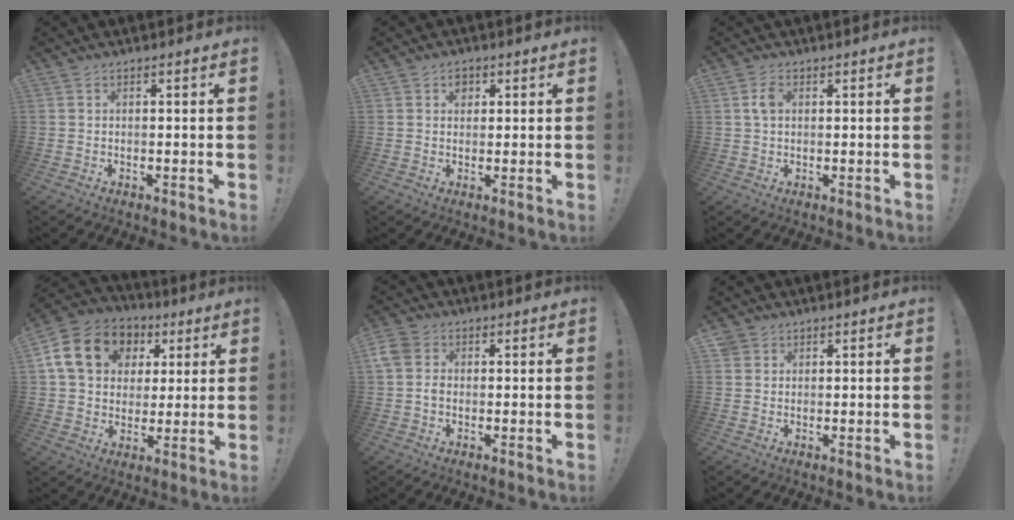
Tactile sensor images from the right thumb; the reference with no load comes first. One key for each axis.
{"total": 2.8, "fx": 1.0, "fy": 2.2, "fz": 1.3, "tx": -0.006, "ty": -0.004, "tz": 0.015}
{"total": 3.4, "fx": 1.1, "fy": 2.0, "fz": 2.5, "tx": -0.044, "ty": 0.002, "tz": 0.019}
{"total": 17.8, "fx": 6.0, "fy": 14.1, "fz": 9.1, "tx": -0.137, "ty": -0.003, "tz": 0.126}
{"total": 4.4, "fx": -0.3, "fy": 3.5, "fz": 2.7, "tx": -0.062, "ty": -0.002, "tz": -0.011}
{"total": 2.1, "fx": 1.3, "fy": 1.6, "fz": 0.2, "tx": -0.002, "ty": -0.007, "tz": 0.025}